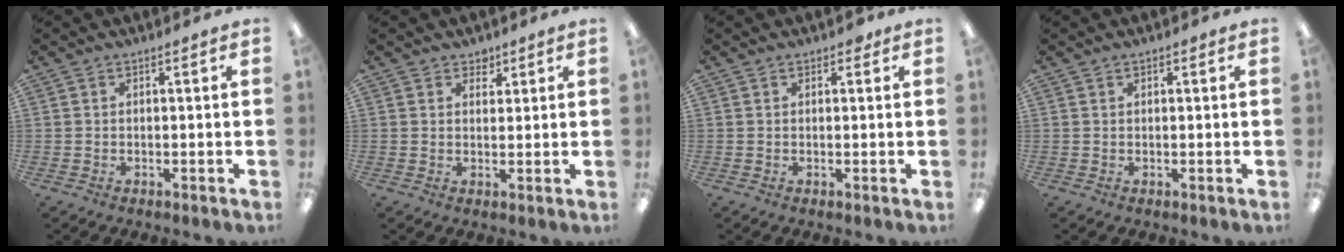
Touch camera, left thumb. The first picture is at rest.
{"total": 2.7, "force": [2.1, 1.6, 0.2], "torque": [0.008, -0.010, 0.037]}
{"total": 1.4, "force": [0.8, 0.9, 0.6], "torque": [-0.005, 0.000, 0.013]}
{"total": 0.6, "force": [0.4, 0.3, 0.3], "torque": [-0.005, 0.004, 0.007]}